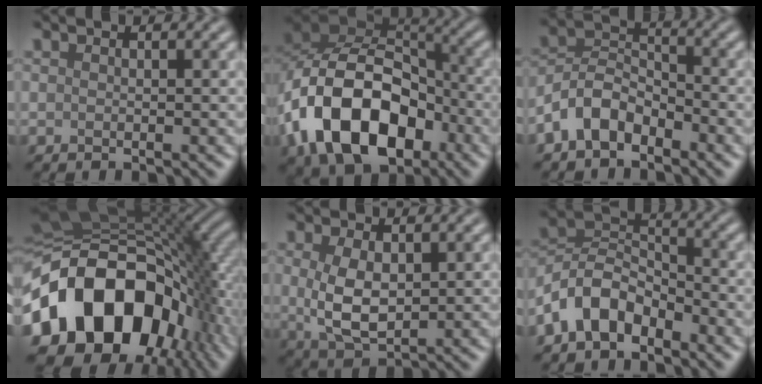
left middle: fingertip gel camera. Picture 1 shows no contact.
{"total": 14.2, "force": [-5.3, 9.1, 9.5], "torque": [-0.178, 0.001, -0.105]}
{"total": 4.8, "force": [-3.0, 2.8, 2.5], "torque": [-0.049, 0.010, -0.069]}
{"total": 19.1, "force": [-4.6, 13.6, 12.7], "torque": [-0.244, -0.013, -0.083]}
{"total": 4.7, "force": [0.5, 2.6, 3.9], "torque": [-0.089, -0.002, 0.018]}
{"total": 5.8, "force": [-3.5, 3.4, 3.1], "torque": [-0.057, 0.008, -0.082]}